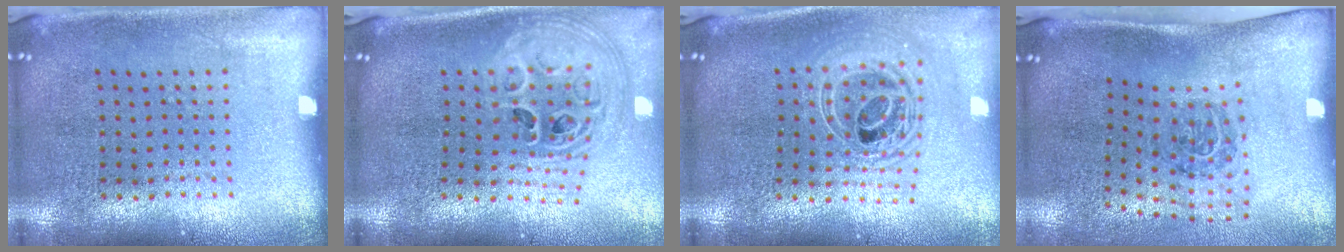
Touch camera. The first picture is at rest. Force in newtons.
{"total": 2.7, "press": 2.0, "slide": 1.8}
{"total": 2.3, "press": 1.8, "slide": 1.4}
{"total": 1.9, "press": 1.2, "slide": 1.4}